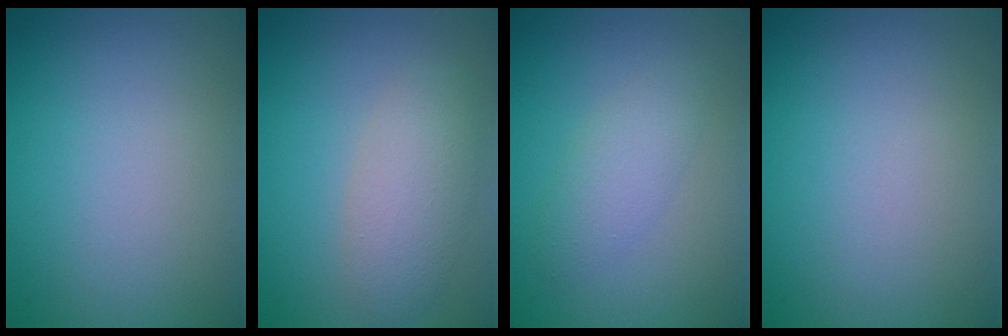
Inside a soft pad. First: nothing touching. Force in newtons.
{"total": 3.6, "press": 3.6, "slide": 0.4}
{"total": 2.4, "press": 2.4, "slide": 0.0}
{"total": 0.0}